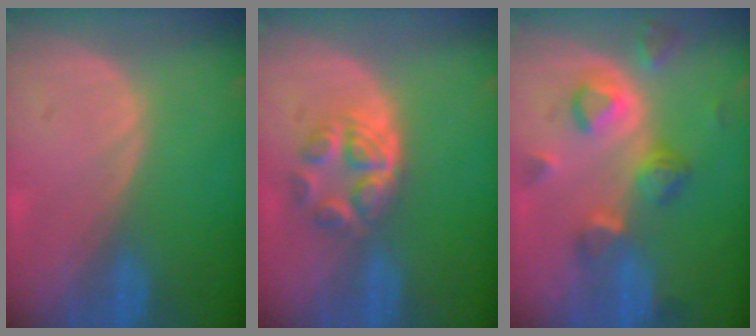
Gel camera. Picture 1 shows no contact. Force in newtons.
{"total": 6.3, "press": 5.3, "slide": 3.4}
{"total": 8.0, "press": 7.2, "slide": 3.5}